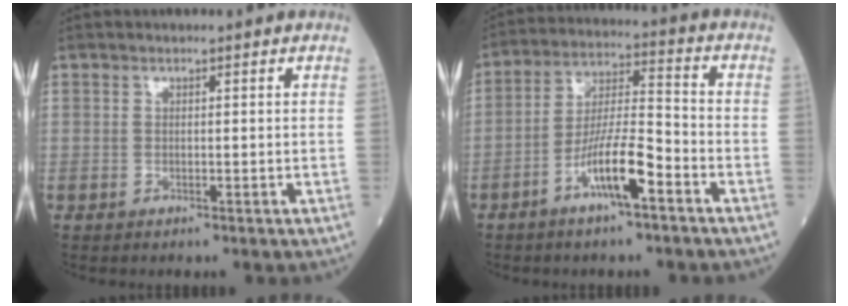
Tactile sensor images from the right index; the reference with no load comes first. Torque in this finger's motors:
{"motor_torque": [1.49, -0.65, 0.73, 0.21]}